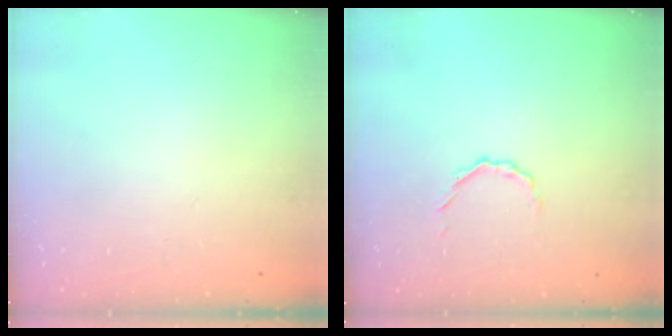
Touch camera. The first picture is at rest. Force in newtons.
{"total": 1.8, "press": 1.7, "slide": 0.7}